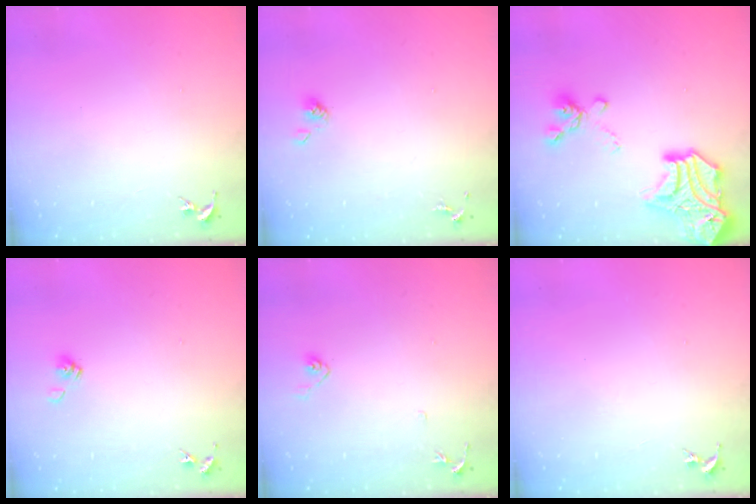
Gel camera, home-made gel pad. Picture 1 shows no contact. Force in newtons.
{"total": 3.6, "press": 3.4, "slide": 1.2}
{"total": 21.4, "press": 21.4, "slide": 1.4}
{"total": 5.4, "press": 5.0, "slide": 2.2}
{"total": 4.8, "press": 4.7, "slide": 1.0}
{"total": 0.0}